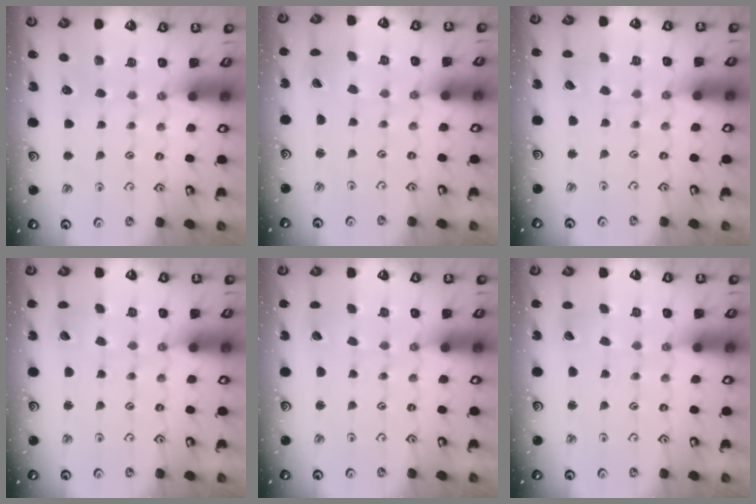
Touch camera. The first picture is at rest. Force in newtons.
{"total": 0.7, "press": 0.7, "slide": 0.0}
{"total": 2.7, "press": 2.6, "slide": 0.3}
{"total": 1.8, "press": 1.7, "slide": 0.3}
{"total": 1.3, "press": 1.3, "slide": 0.0}
{"total": 1.0, "press": 1.0, "slide": 0.1}